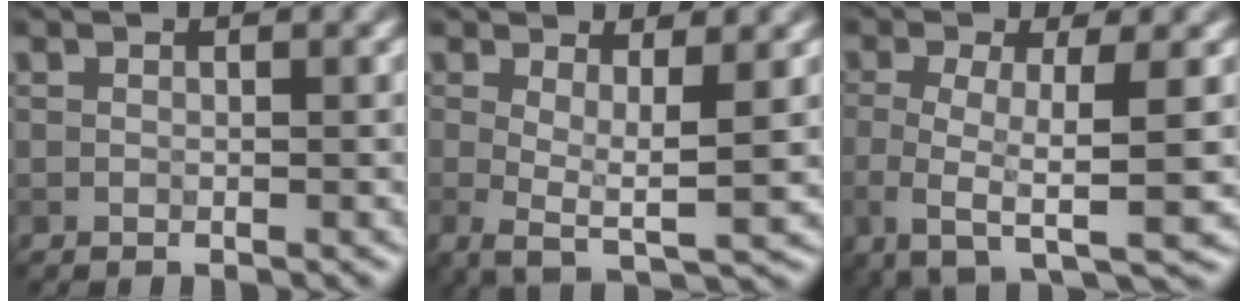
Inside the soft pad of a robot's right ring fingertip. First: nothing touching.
{"total": 4.2, "force": [0.4, 1.2, 4.0], "torque": [-0.064, -0.010, 0.004]}
{"total": 5.8, "force": [-0.9, 1.7, 5.4], "torque": [-0.091, -0.014, -0.021]}